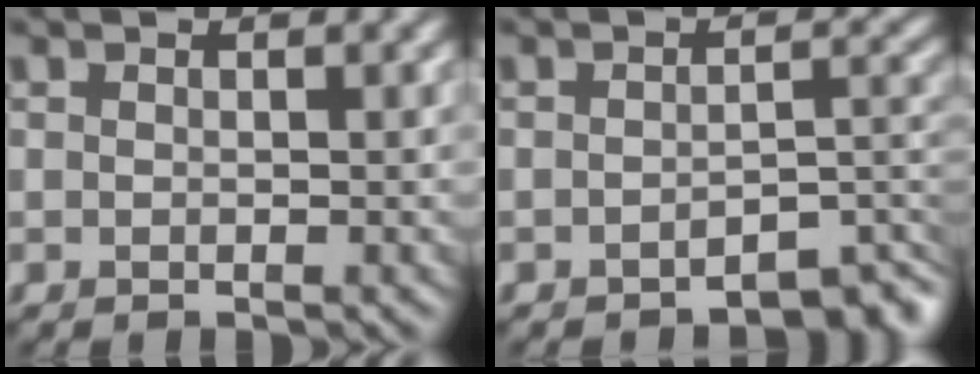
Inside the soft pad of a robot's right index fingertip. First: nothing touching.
{"total": 3.8, "force": [-3.1, 1.0, 2.0], "torque": [-0.019, 0.005, -0.040]}